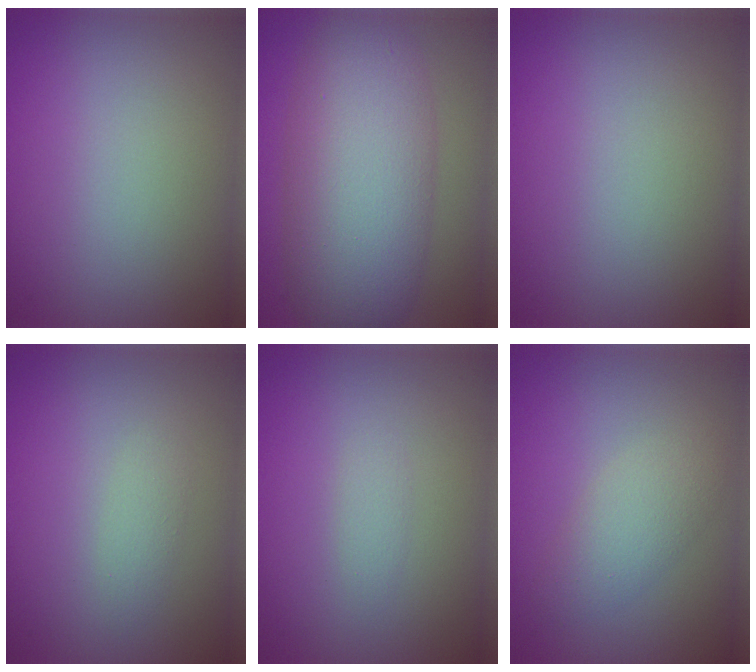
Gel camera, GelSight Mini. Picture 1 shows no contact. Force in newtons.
{"total": 9.8, "press": 9.8, "slide": 0.1}
{"total": 0.0}
{"total": 1.1, "press": 1.1, "slide": 0.0}
{"total": 0.9, "press": 0.9, "slide": 0.0}
{"total": 2.8, "press": 2.8, "slide": 0.2}